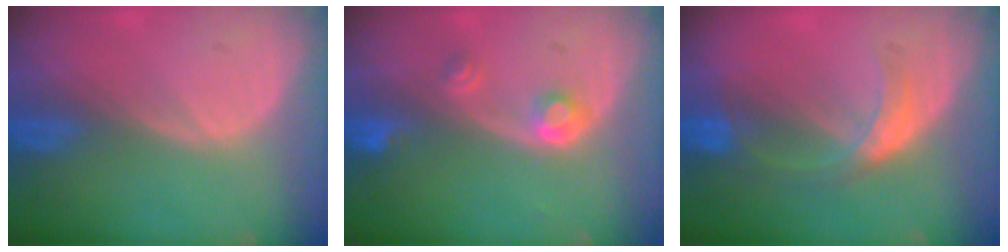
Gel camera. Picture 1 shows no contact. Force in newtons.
{"total": 3.0, "press": 2.8, "slide": 1.0}
{"total": 5.4, "press": 4.8, "slide": 2.5}